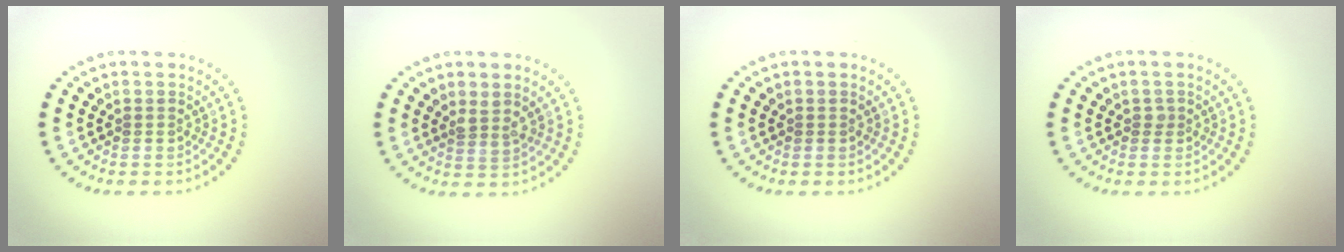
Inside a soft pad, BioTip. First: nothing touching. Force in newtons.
{"total": 1.4, "press": 1.1, "slide": 0.8}
{"total": 0.0}
{"total": 0.6, "press": 0.3, "slide": 0.4}